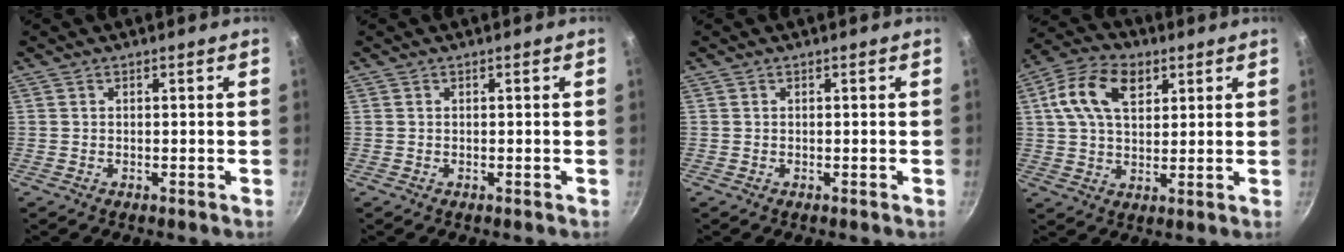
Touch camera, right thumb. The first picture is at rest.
{"total": 0.0}
{"total": 0.0}
{"total": 12.4, "force": [4.4, 7.8, 8.5], "torque": [-0.140, 0.006, 0.068]}